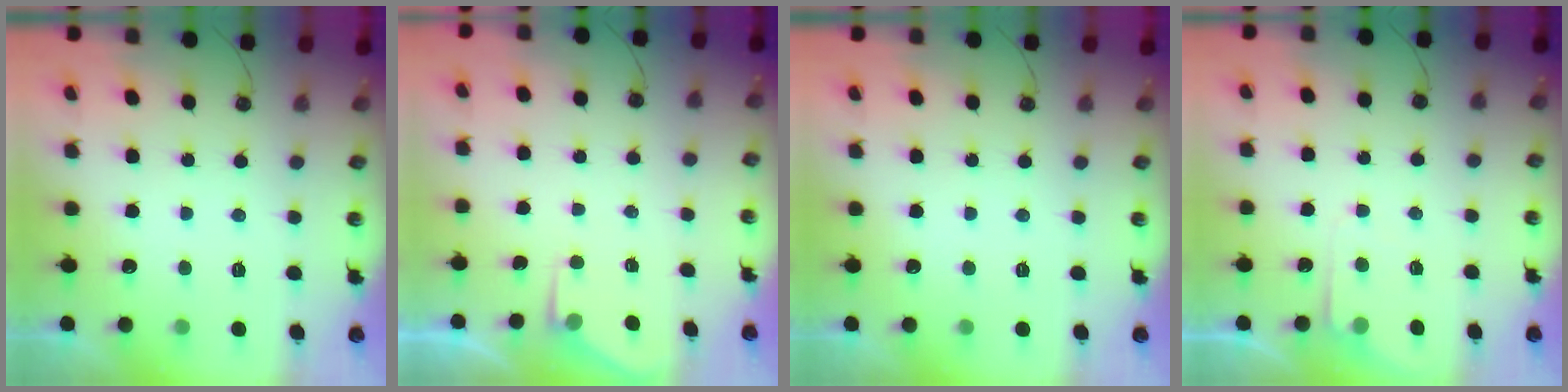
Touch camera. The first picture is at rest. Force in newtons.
{"total": 2.9, "press": 2.9, "slide": 0.5}
{"total": 0.0}
{"total": 3.9, "press": 3.9, "slide": 0.5}